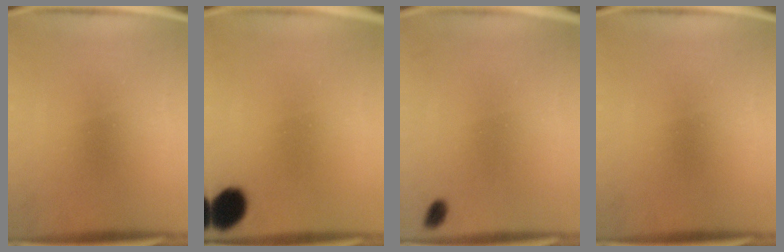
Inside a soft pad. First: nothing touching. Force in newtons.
{"total": 8.0}
{"total": 4.1}
{"total": 0.0}